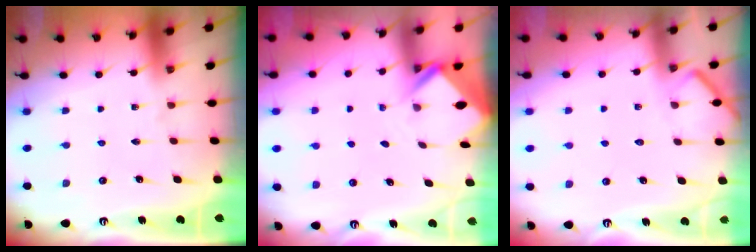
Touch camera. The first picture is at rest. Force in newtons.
{"total": 2.3, "press": 2.3, "slide": 0.1}
{"total": 4.1, "press": 4.1, "slide": 0.5}